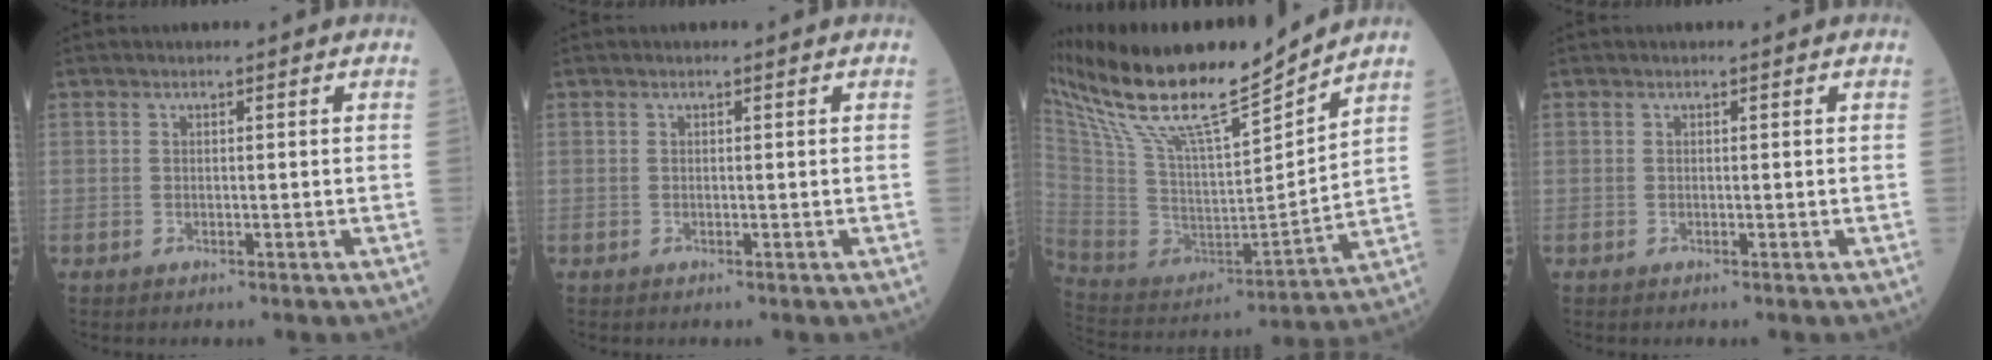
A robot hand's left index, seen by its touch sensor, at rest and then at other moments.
{"total": 0.0}
{"total": 22.1, "force": [18.6, 1.2, 11.9], "torque": [-0.225, -0.008, 0.338]}
{"total": 0.0}